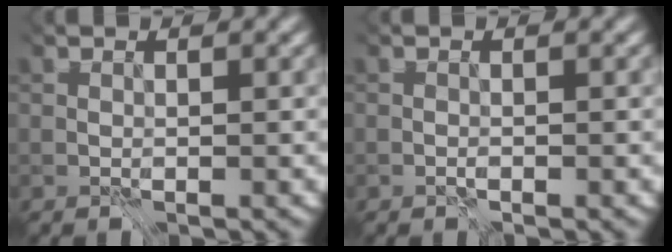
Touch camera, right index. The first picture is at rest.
{"total": 1.3, "force": [-1.1, -0.5, -0.4], "torque": [0.011, -0.002, -0.029]}